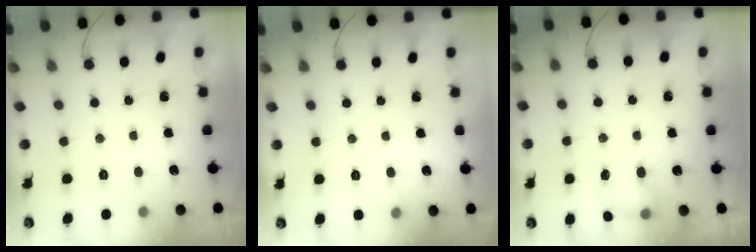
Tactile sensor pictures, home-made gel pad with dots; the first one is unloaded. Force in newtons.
{"total": 3.5, "press": 3.4, "slide": 1.1}
{"total": 6.1, "press": 6.0, "slide": 1.1}